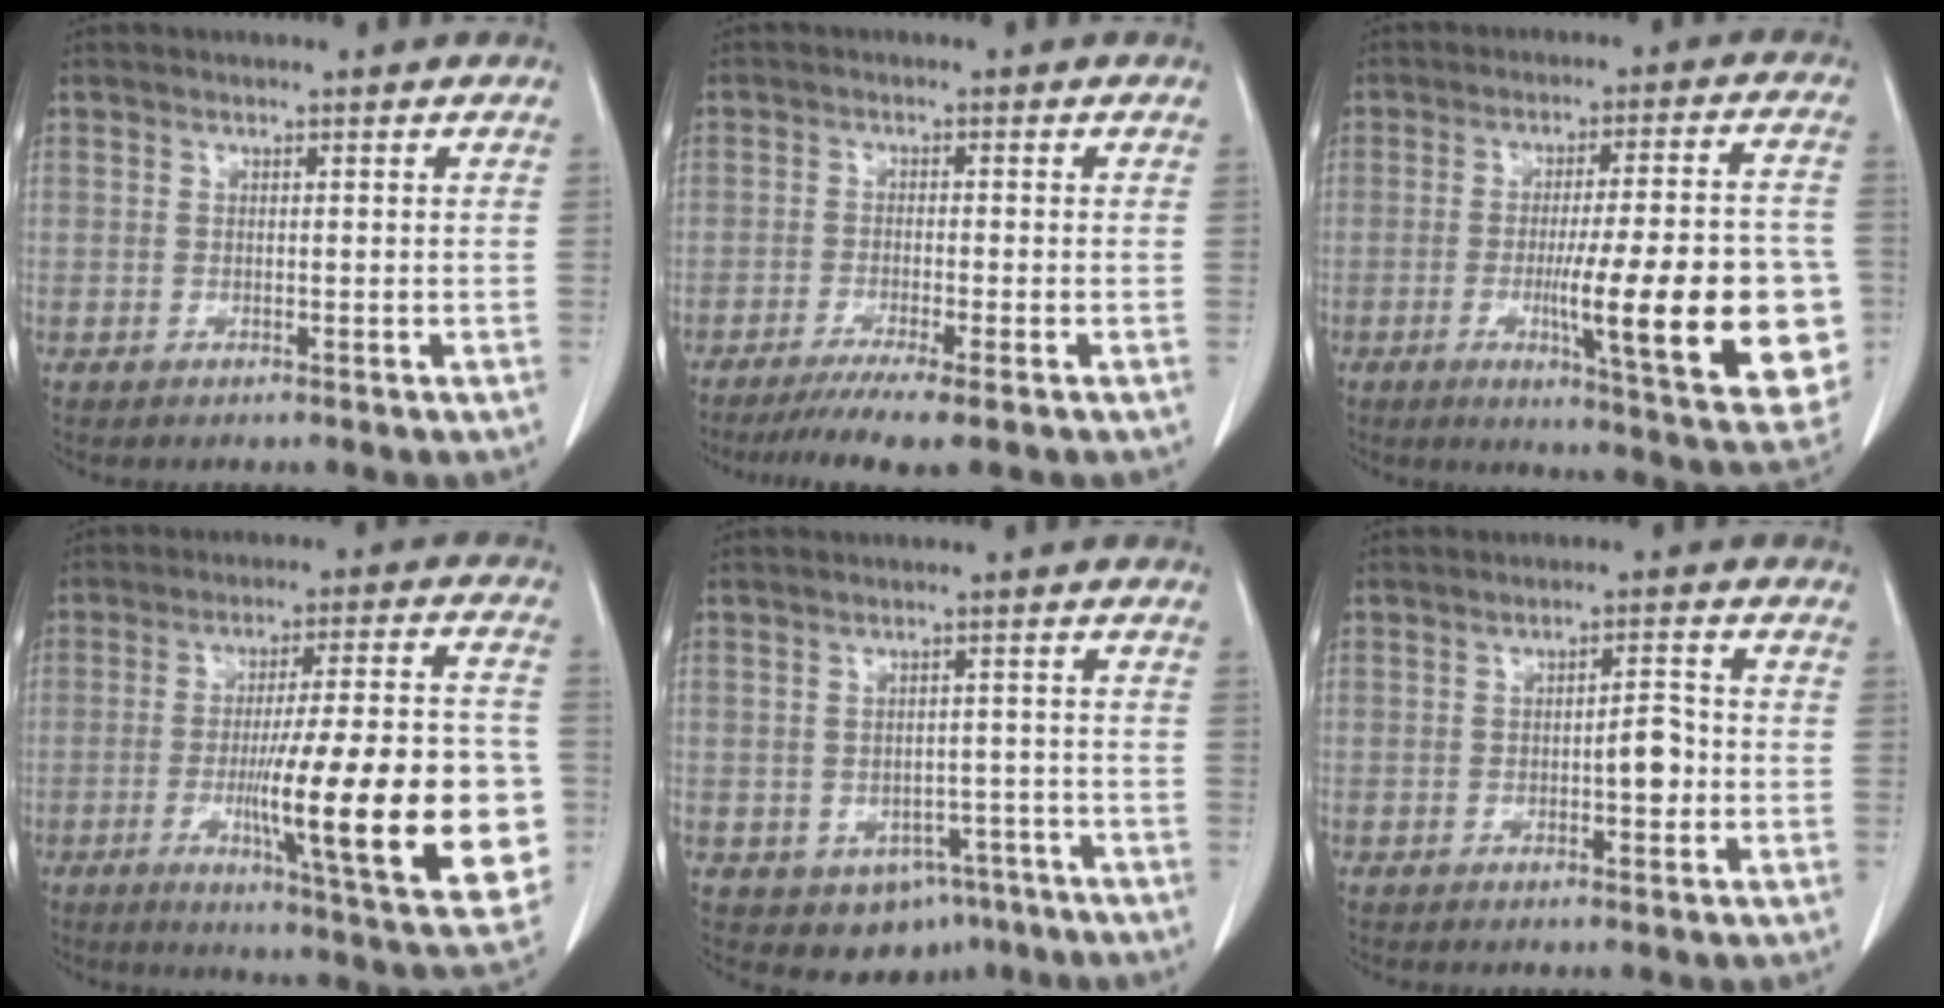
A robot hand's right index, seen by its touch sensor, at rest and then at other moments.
{"total": 6.7, "force": [-4.9, -0.4, 4.6], "torque": [-0.068, -0.017, -0.080]}
{"total": 21.3, "force": [-4.7, 2.3, 20.6], "torque": [-0.207, 0.000, -0.051]}
{"total": 24.3, "force": [-5.1, 2.5, 23.6], "torque": [-0.272, -0.002, -0.066]}
{"total": 6.8, "force": [-3.7, 4.9, 2.9], "torque": [-0.025, 0.010, -0.040]}
{"total": 3.9, "force": [-0.8, 1.2, 3.6], "torque": [-0.052, 0.004, -0.010]}